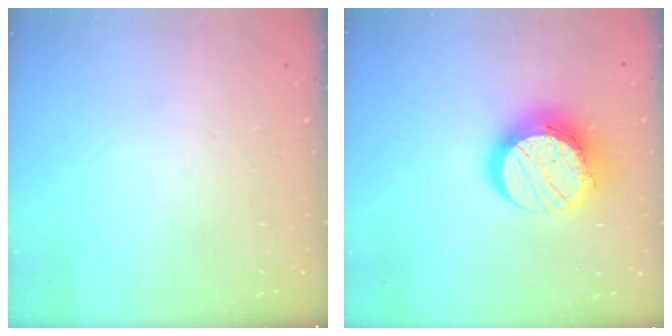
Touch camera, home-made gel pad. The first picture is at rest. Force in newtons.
{"total": 15.1, "press": 15.0, "slide": 1.7}